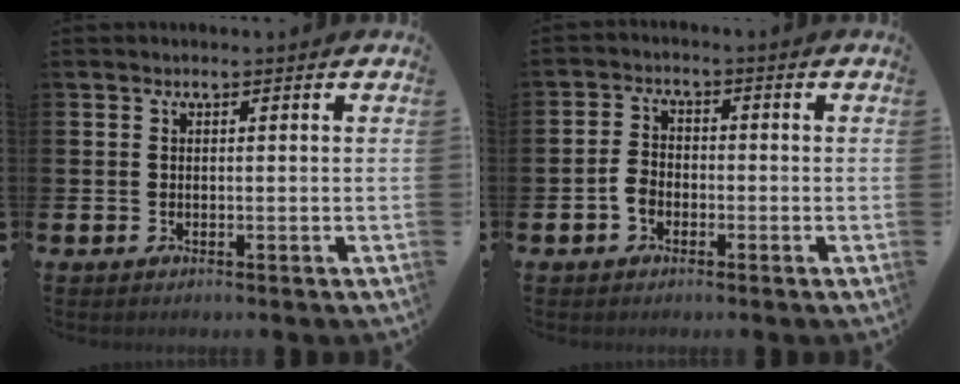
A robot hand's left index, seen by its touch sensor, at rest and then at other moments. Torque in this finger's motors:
{"motor_torque": [0.85, 0.77, 0.11, 0.05]}